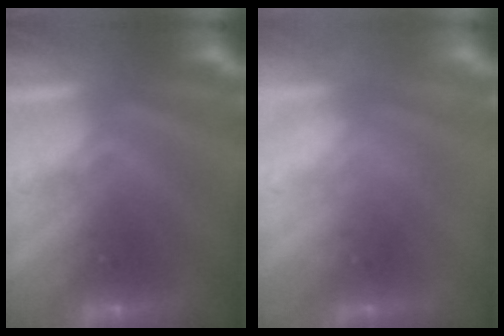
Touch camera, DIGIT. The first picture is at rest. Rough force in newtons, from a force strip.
{"total": 2.3}